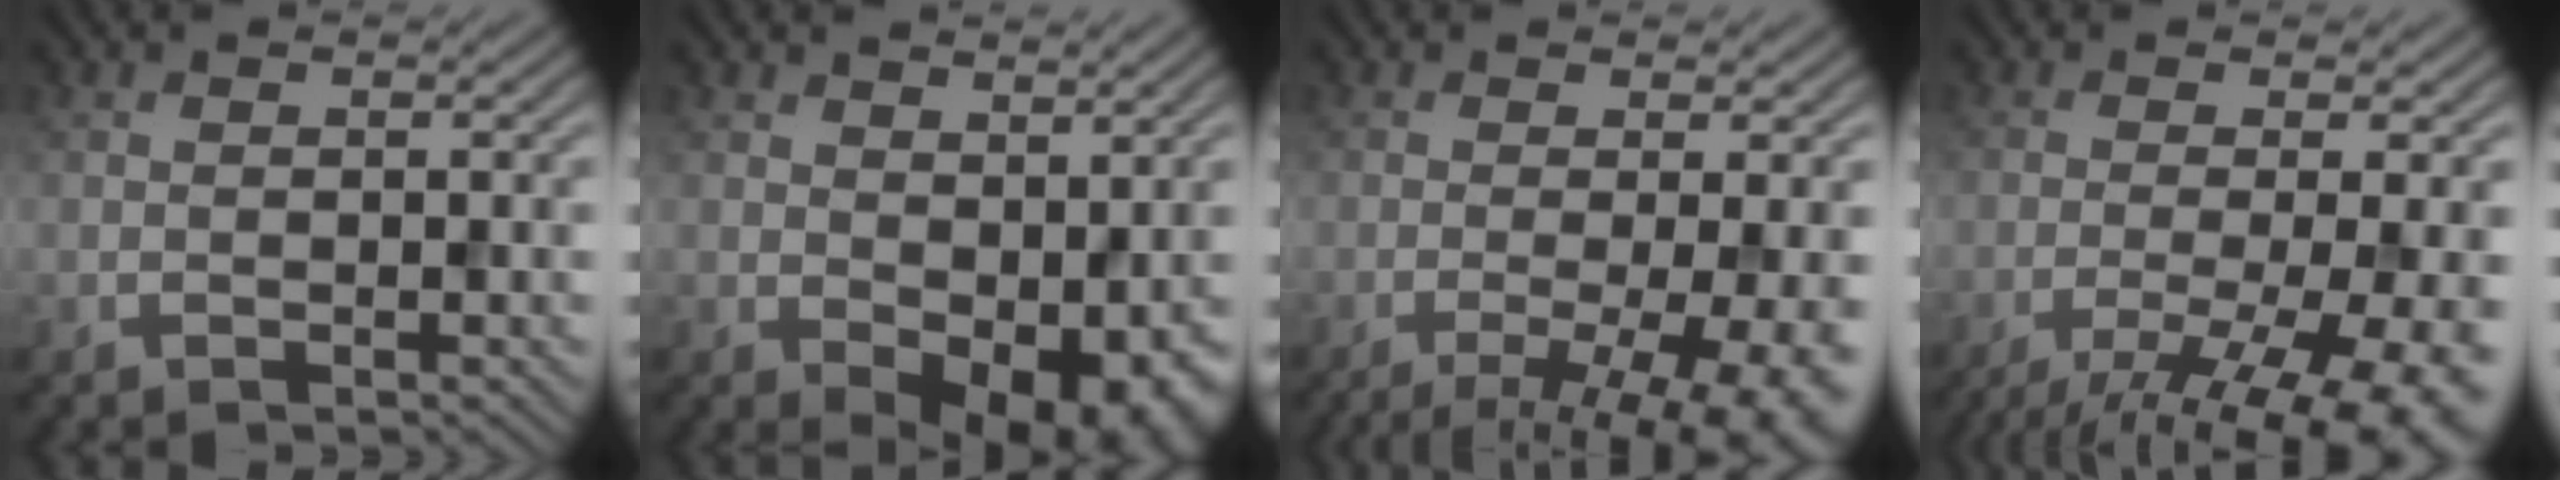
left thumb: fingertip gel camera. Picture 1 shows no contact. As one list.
[{"total": 7.6, "force": [-0.1, 4.6, 6.1], "torque": [-0.080, -0.022, 0.014]}, {"total": 9.8, "force": [-3.3, 2.6, 8.9], "torque": [-0.115, -0.008, -0.041]}, {"total": 11.8, "force": [-5.8, 2.6, 9.9], "torque": [-0.140, -0.007, -0.078]}]